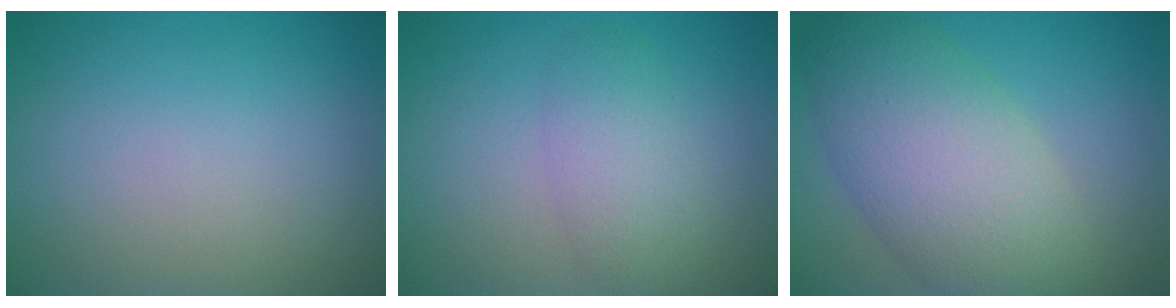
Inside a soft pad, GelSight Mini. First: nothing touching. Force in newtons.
{"total": 3.2, "press": 3.2, "slide": 0.1}
{"total": 8.9, "press": 8.9, "slide": 0.6}